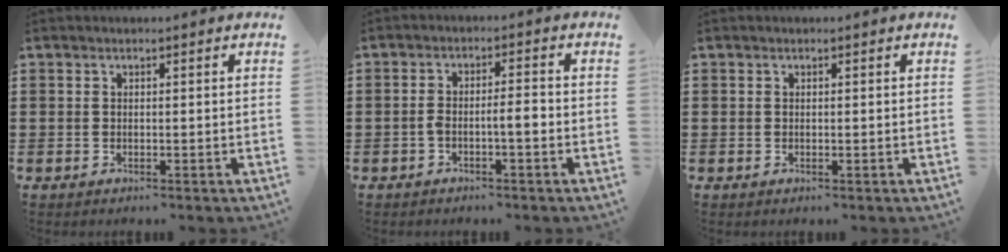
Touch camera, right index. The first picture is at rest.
{"total": 3.0, "force": [-1.0, 0.5, 2.7], "torque": [-0.050, 0.003, -0.021]}
{"total": 0.0}